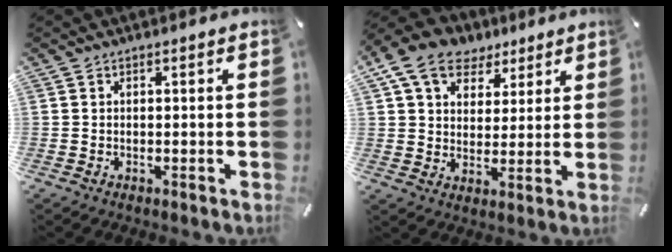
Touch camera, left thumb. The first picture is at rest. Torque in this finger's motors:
{"motor_torque": [2.06, 1.30, 0.60, -0.19, 0.02]}